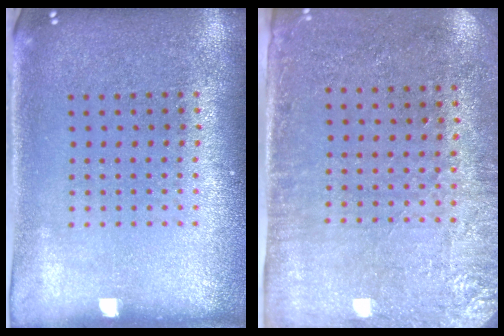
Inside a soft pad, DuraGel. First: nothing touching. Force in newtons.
{"total": 2.8, "press": 2.3, "slide": 1.6}